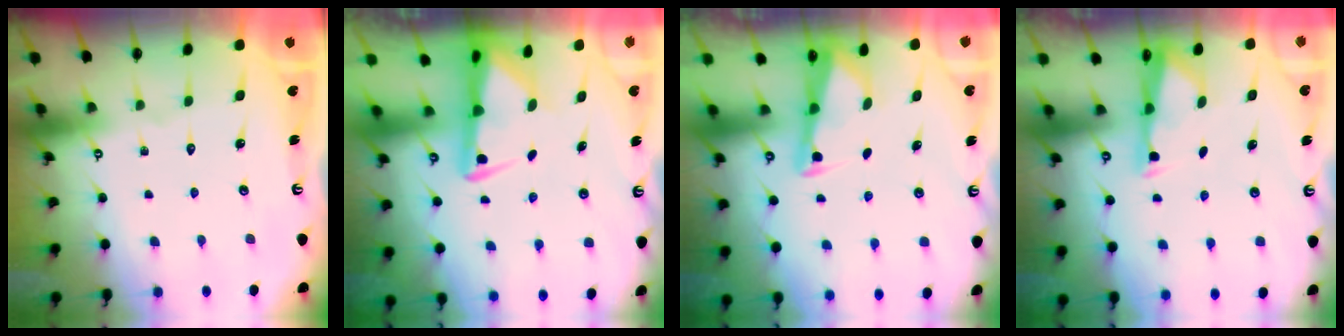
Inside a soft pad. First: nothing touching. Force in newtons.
{"total": 3.5, "press": 3.4, "slide": 0.7}
{"total": 2.6, "press": 2.6, "slide": 0.1}
{"total": 2.9, "press": 2.9, "slide": 0.5}